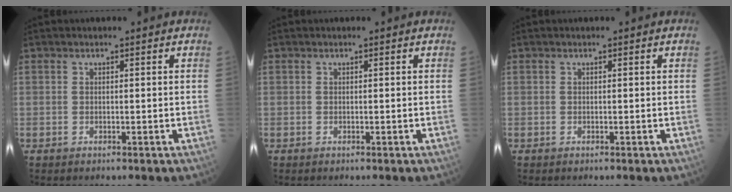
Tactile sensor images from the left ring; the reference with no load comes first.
{"total": 0.0}
{"total": 0.0}